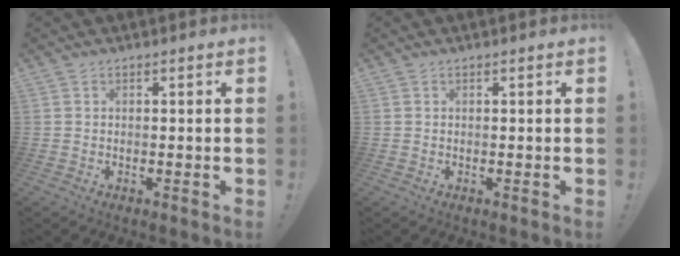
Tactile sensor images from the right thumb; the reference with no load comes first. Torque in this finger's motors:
{"motor_torque": [-0.02, 0.02, -0.09, 0.09, 0.02]}